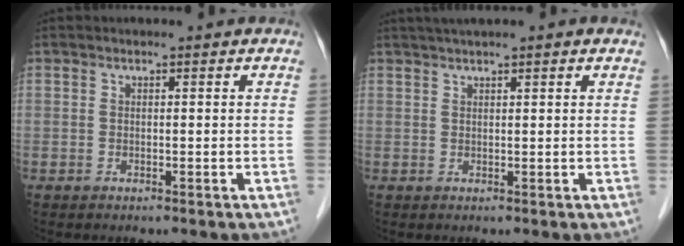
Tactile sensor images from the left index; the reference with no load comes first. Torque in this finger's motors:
{"motor_torque": [0.34, -0.53, 0.56, 0.11]}